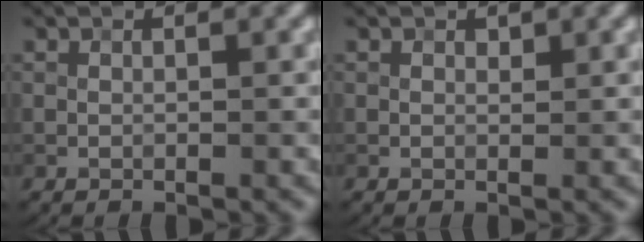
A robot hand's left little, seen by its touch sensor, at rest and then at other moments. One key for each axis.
{"total": 0.6, "fx": 0.5, "fy": 0.3, "fz": 0.1, "tx": -0.004, "ty": -0.001, "tz": 0.010}